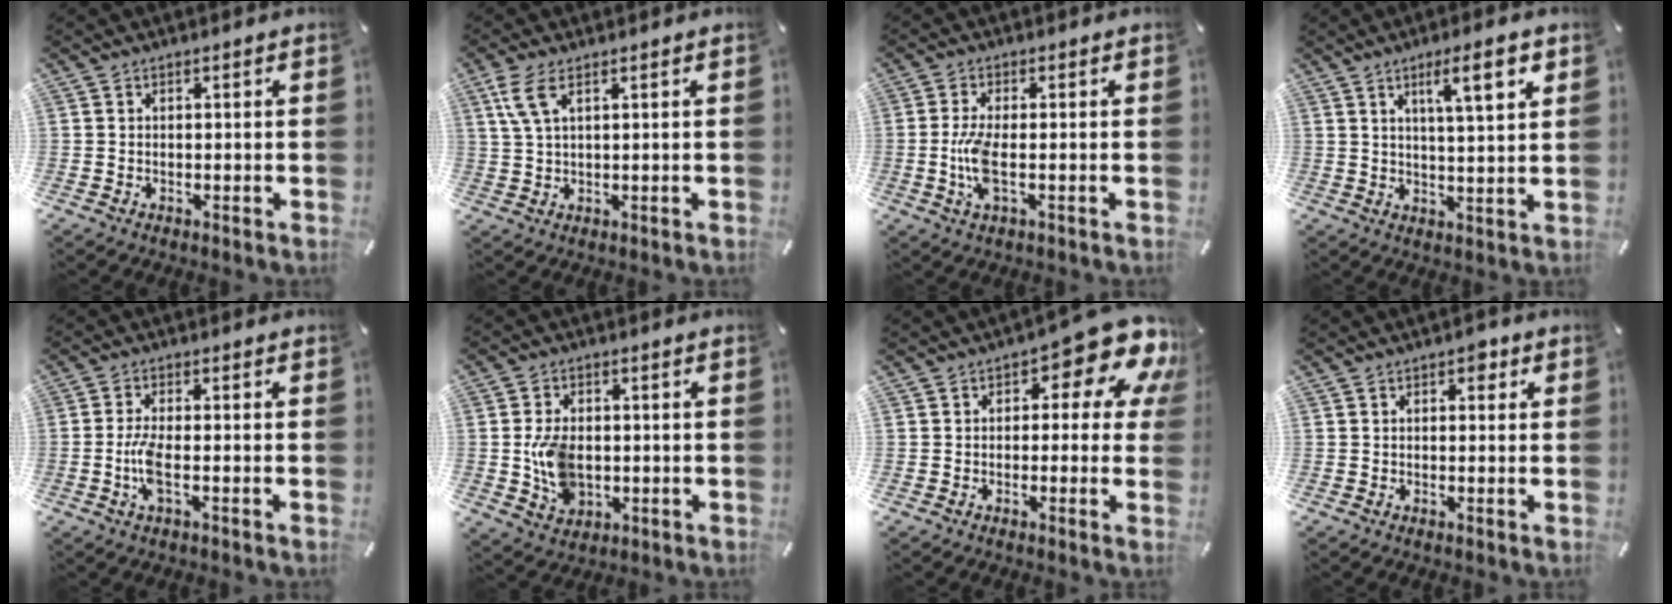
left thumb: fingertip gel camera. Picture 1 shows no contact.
{"total": 5.7, "force": [2.5, 2.0, 4.7], "torque": [-0.099, 0.003, 0.045]}
{"total": 7.0, "force": [-0.8, 2.2, 6.6], "torque": [-0.149, -0.015, -0.019]}
{"total": 9.1, "force": [4.5, 1.5, 7.8], "torque": [-0.120, -0.015, 0.066]}
{"total": 5.8, "force": [-1.3, 1.7, 5.4], "torque": [-0.121, -0.010, -0.028]}
{"total": 9.1, "force": [-0.7, 6.6, 6.2], "torque": [-0.126, -0.001, -0.012]}
{"total": 12.7, "force": [5.9, 5.3, 9.9], "torque": [-0.122, -0.047, 0.096]}
{"total": 2.3, "force": [0.8, 1.5, 1.5], "torque": [-0.011, -0.002, 0.008]}